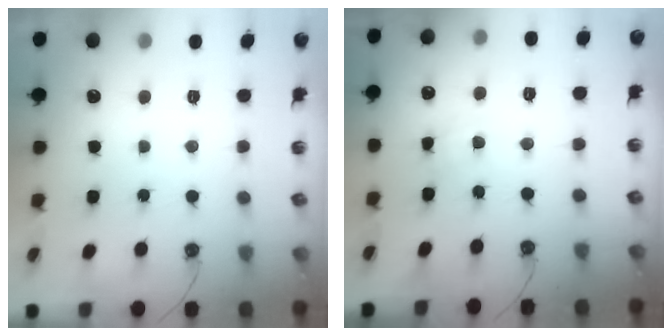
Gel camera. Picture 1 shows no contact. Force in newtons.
{"total": 4.2, "press": 4.2, "slide": 0.1}